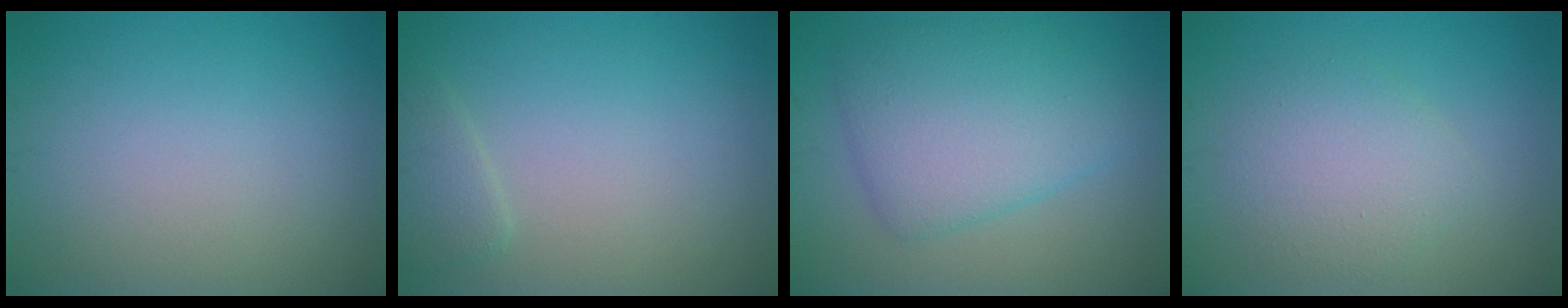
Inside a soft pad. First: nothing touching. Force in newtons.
{"total": 1.6, "press": 1.6, "slide": 0.2}
{"total": 6.7, "press": 6.7, "slide": 0.1}
{"total": 3.4, "press": 3.4, "slide": 0.3}